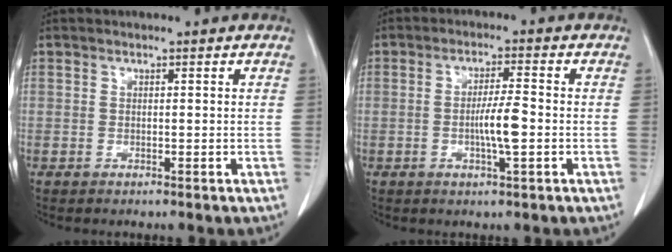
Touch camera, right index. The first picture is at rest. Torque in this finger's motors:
{"motor_torque": [0.86, -0.18, 0.23, 0.10]}